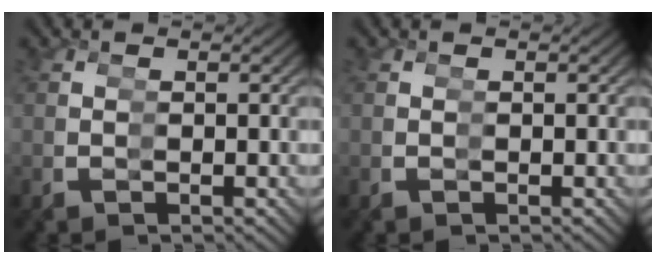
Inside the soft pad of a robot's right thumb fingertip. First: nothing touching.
{"total": 0.8, "force": [0.1, -0.7, -0.3], "torque": [0.013, -0.001, 0.006]}